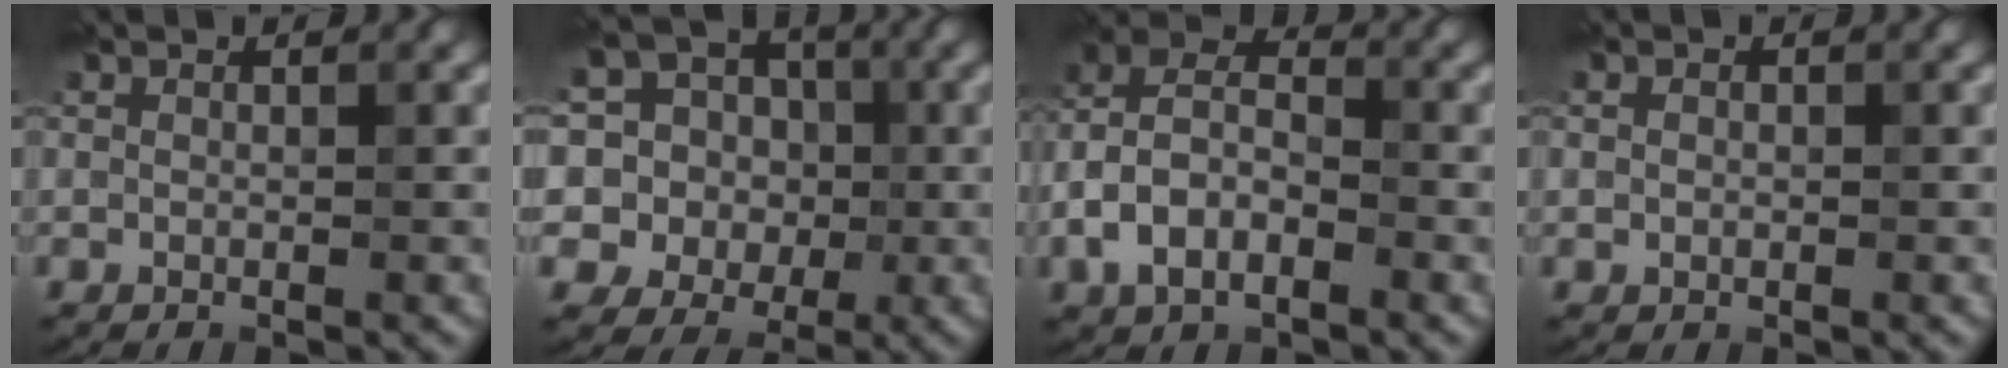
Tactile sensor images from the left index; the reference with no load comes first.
{"total": 13.3, "force": [3.2, 11.7, 5.5], "torque": [-0.145, 0.048, 0.029]}
{"total": 6.0, "force": [-2.4, 3.6, 4.2], "torque": [-0.094, 0.013, -0.054]}
{"total": 0.6, "force": [0.0, 0.5, 0.2], "torque": [-0.004, 0.000, -0.002]}